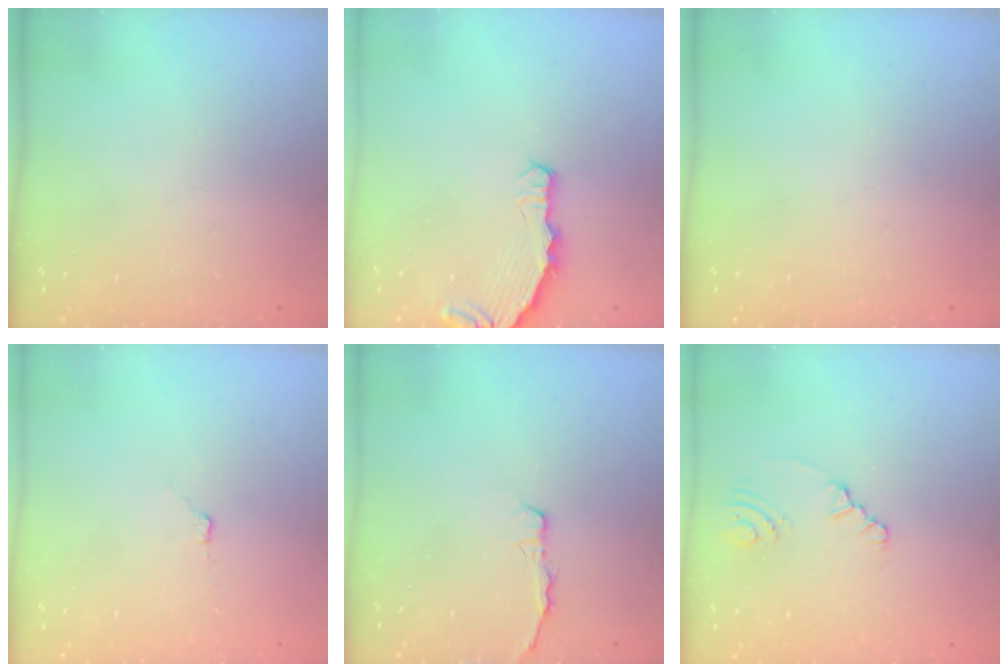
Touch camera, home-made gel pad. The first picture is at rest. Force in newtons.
{"total": 5.9, "press": 5.2, "slide": 2.8}
{"total": 0.0}
{"total": 2.9, "press": 2.8, "slide": 0.4}
{"total": 2.1, "press": 2.1, "slide": 0.4}
{"total": 1.5, "press": 1.5, "slide": 0.2}